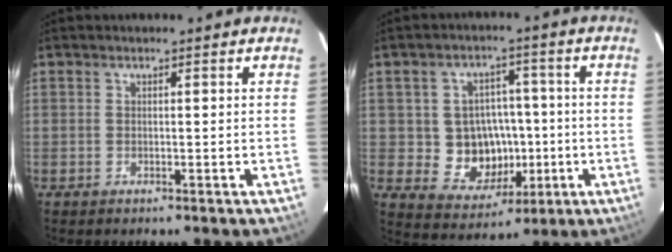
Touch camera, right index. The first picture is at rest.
{"total": 10.6, "force": [-1.3, 9.5, 4.5], "torque": [-0.098, 0.013, -0.001]}